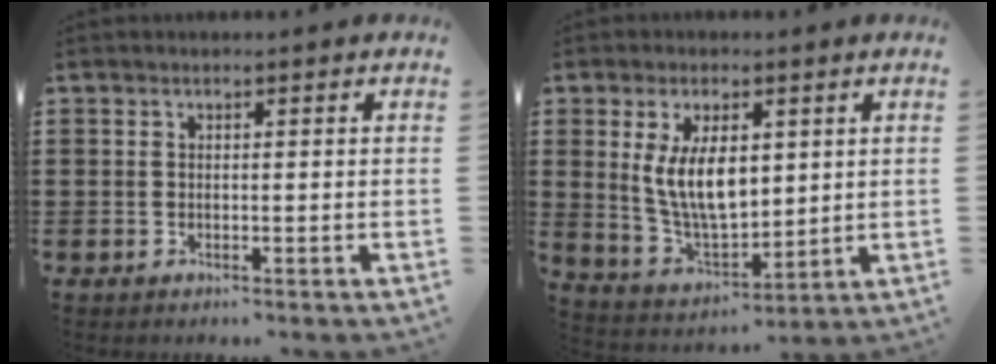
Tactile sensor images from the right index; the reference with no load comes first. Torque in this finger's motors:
{"motor_torque": [2.14, 0.00, 1.05, 0.21]}